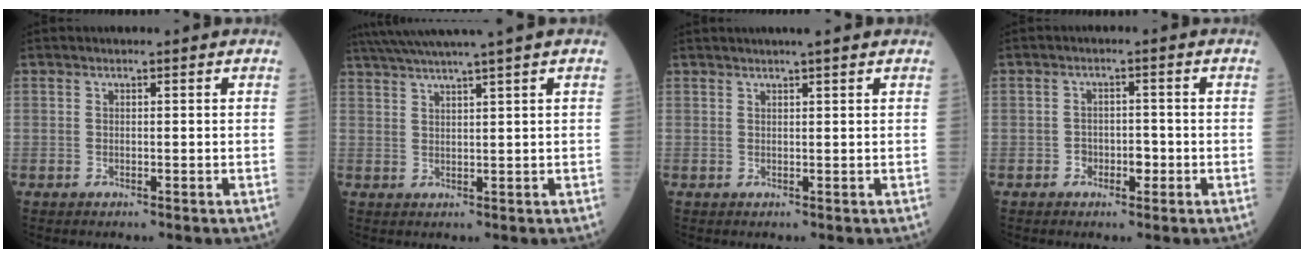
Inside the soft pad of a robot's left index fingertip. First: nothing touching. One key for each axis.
{"total": 8.5, "fx": 6.9, "fy": -2.0, "fz": 4.5, "tx": -0.070, "ty": 0.021, "tz": 0.109}
{"total": 3.0, "fx": 2.4, "fy": -0.1, "fz": 1.8, "tx": -0.022, "ty": 0.015, "tz": 0.034}
{"total": 2.7, "fx": -1.1, "fy": 1.7, "fz": 1.8, "tx": -0.023, "ty": 0.008, "tz": -0.017}